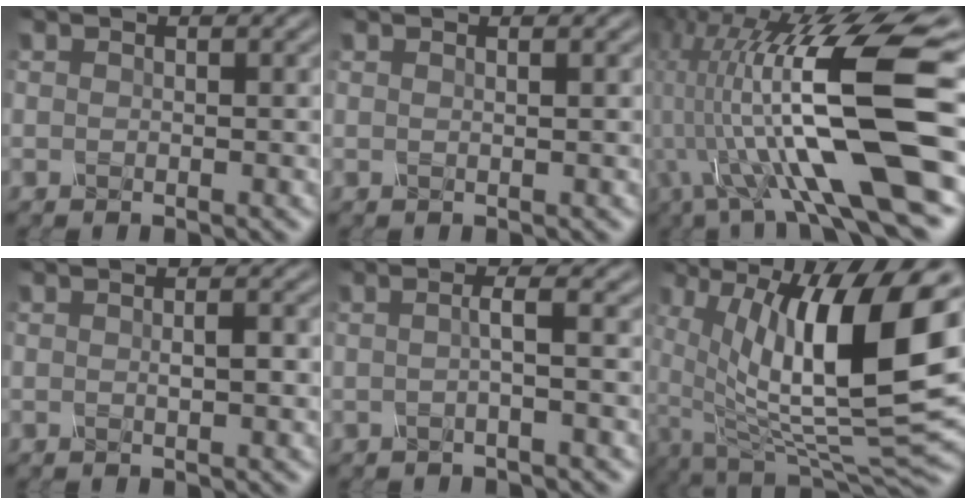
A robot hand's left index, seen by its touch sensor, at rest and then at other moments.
{"total": 1.1, "force": [0.6, 0.5, 0.8], "torque": [0.000, 0.000, -0.009]}
{"total": 15.0, "force": [-0.8, 4.1, 14.4], "torque": [-0.269, 0.012, -0.005]}
{"total": 1.4, "force": [0.0, 0.1, 1.4], "torque": [-0.024, 0.003, 0.002]}
{"total": 1.8, "force": [-0.3, 0.3, 1.7], "torque": [-0.030, 0.000, -0.009]}
{"total": 14.7, "force": [2.1, 5.7, 13.4], "torque": [-0.241, -0.010, 0.044]}